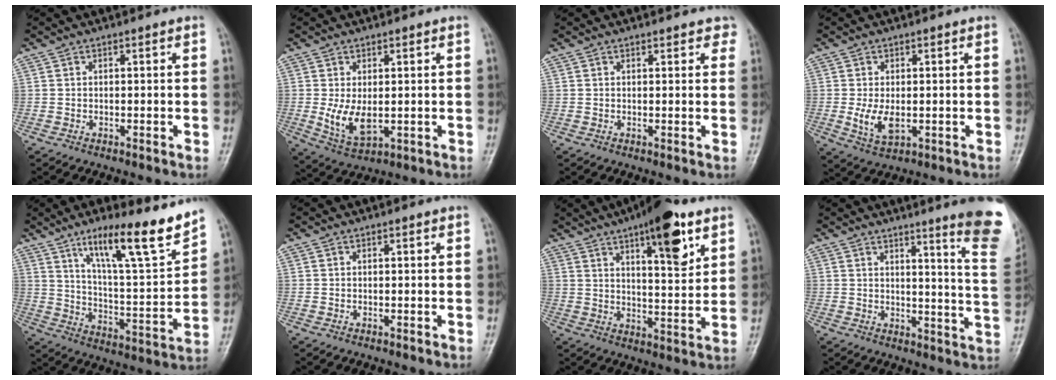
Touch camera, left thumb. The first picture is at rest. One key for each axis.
{"total": 6.6, "fx": 0.0, "fy": 3.6, "fz": 5.5, "tx": -0.099, "ty": -0.016, "tz": 0.012}
{"total": 2.6, "fx": 2.0, "fy": 1.2, "fz": 1.0, "tx": 0.015, "ty": -0.002, "tz": 0.015}
{"total": 5.4, "fx": -0.6, "fy": 3.1, "fz": 4.5, "tx": -0.087, "ty": -0.012, "tz": -0.004}
{"total": 17.2, "fx": 12.0, "fy": 2.3, "fz": 12.0, "tx": -0.175, "ty": -0.071, "tz": 0.202}
{"total": 0.0}
{"total": 14.0, "fx": 7.7, "fy": 4.2, "fz": 10.9, "tx": -0.135, "ty": -0.037, "tz": 0.114}
{"total": 14.6, "fx": 9.7, "fy": 0.7, "fz": 10.8, "tx": -0.116, "ty": -0.073, "tz": 0.106}